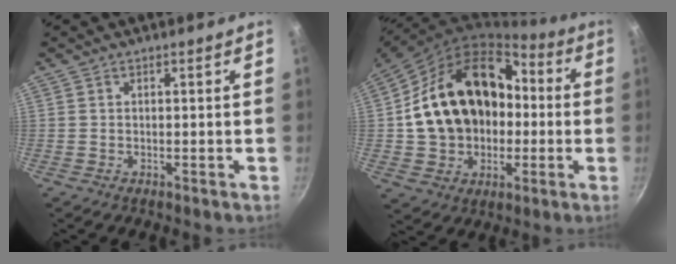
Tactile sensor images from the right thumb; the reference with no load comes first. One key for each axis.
{"total": 23.6, "fx": 0.7, "fy": 18.1, "fz": 15.2, "tx": -0.247, "ty": 0.063, "tz": 0.023}